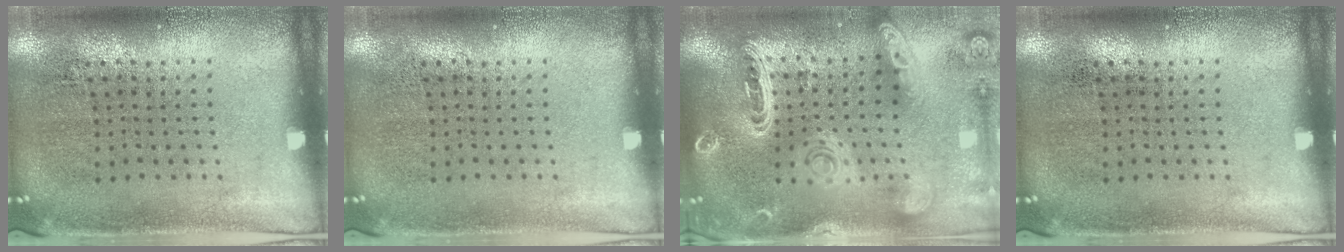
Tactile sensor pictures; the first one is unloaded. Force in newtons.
{"total": 0.0}
{"total": 2.3, "press": 2.1, "slide": 0.9}
{"total": 0.0}